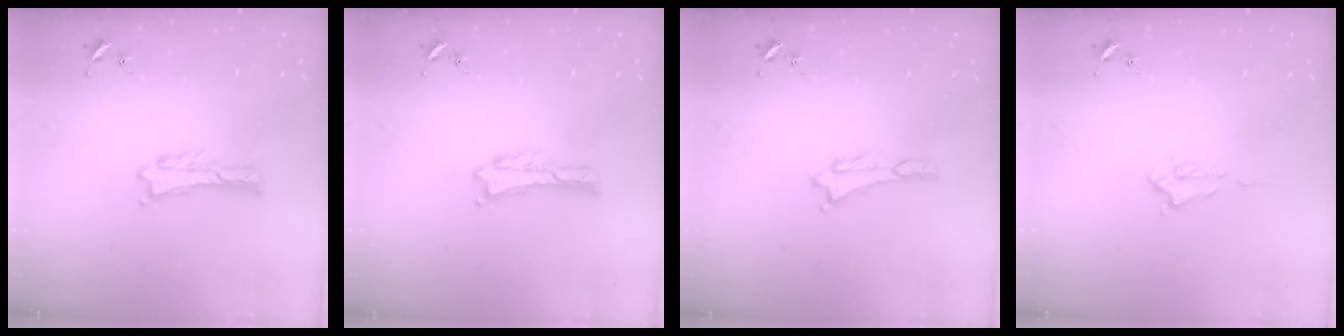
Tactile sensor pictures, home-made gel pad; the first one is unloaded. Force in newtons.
{"total": 0.0}
{"total": 0.0}
{"total": 1.3, "press": 1.3, "slide": 0.3}